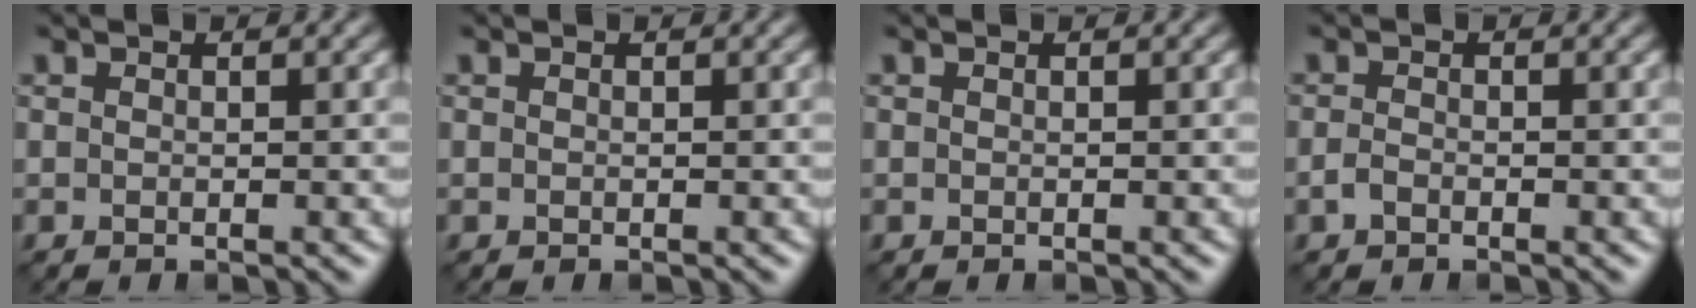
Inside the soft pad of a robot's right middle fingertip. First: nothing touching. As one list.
[{"total": 0.0}, {"total": 0.0}, {"total": 0.9, "force": [-0.5, 0.5, 0.5], "torque": [-0.012, 0.000, -0.012]}]